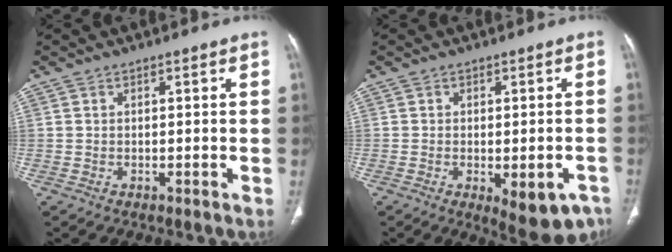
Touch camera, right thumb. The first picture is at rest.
{"total": 10.1, "force": [-4.7, 4.5, 7.8], "torque": [-0.078, 0.012, -0.050]}